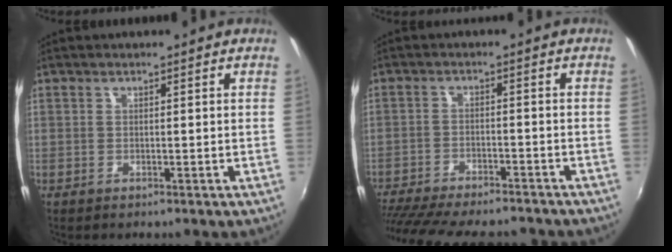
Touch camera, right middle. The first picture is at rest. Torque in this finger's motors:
{"motor_torque": [1.08, -1.06, 0.32, 0.21]}